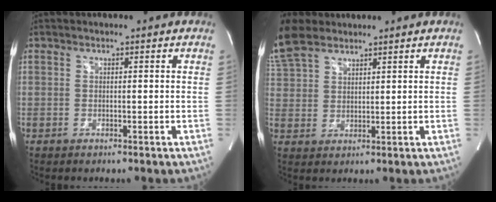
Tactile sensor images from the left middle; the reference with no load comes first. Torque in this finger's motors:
{"motor_torque": [0.41, -0.30, 1.06, 0.21]}